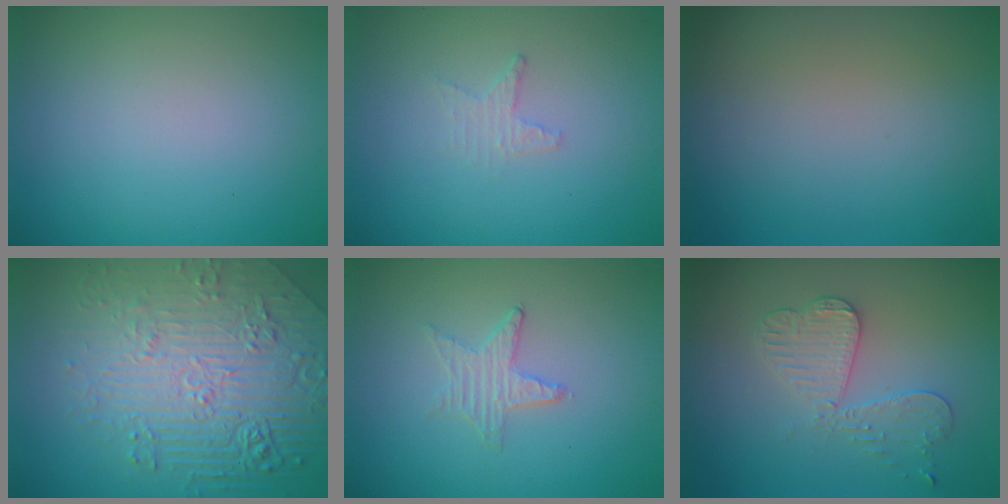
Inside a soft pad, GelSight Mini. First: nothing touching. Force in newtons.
{"total": 1.2, "press": 1.2, "slide": 0.4}
{"total": 0.0}
{"total": 8.8, "press": 6.1, "slide": 6.3}
{"total": 0.9, "press": 0.9, "slide": 0.2}
{"total": 3.3, "press": 3.2, "slide": 0.9}